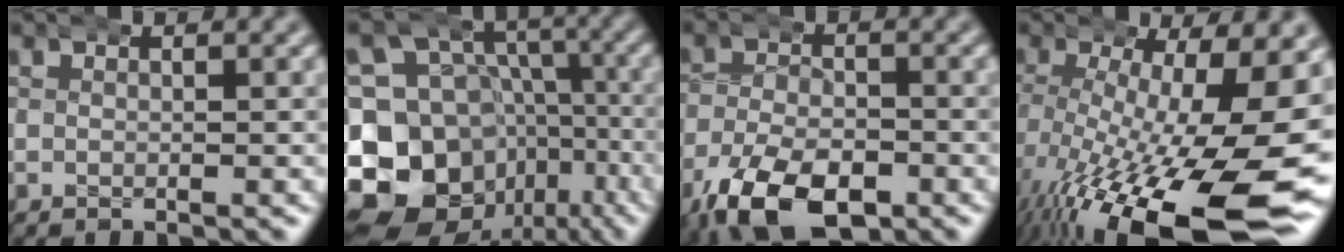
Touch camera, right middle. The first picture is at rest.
{"total": 21.6, "force": [-5.7, 18.8, 9.0], "torque": [-0.203, -0.091, -0.078]}
{"total": 9.9, "force": [-5.5, 5.4, 6.1], "torque": [-0.114, -0.043, -0.067]}
{"total": 13.9, "force": [-5.4, 5.1, 11.7], "torque": [-0.198, -0.044, -0.049]}